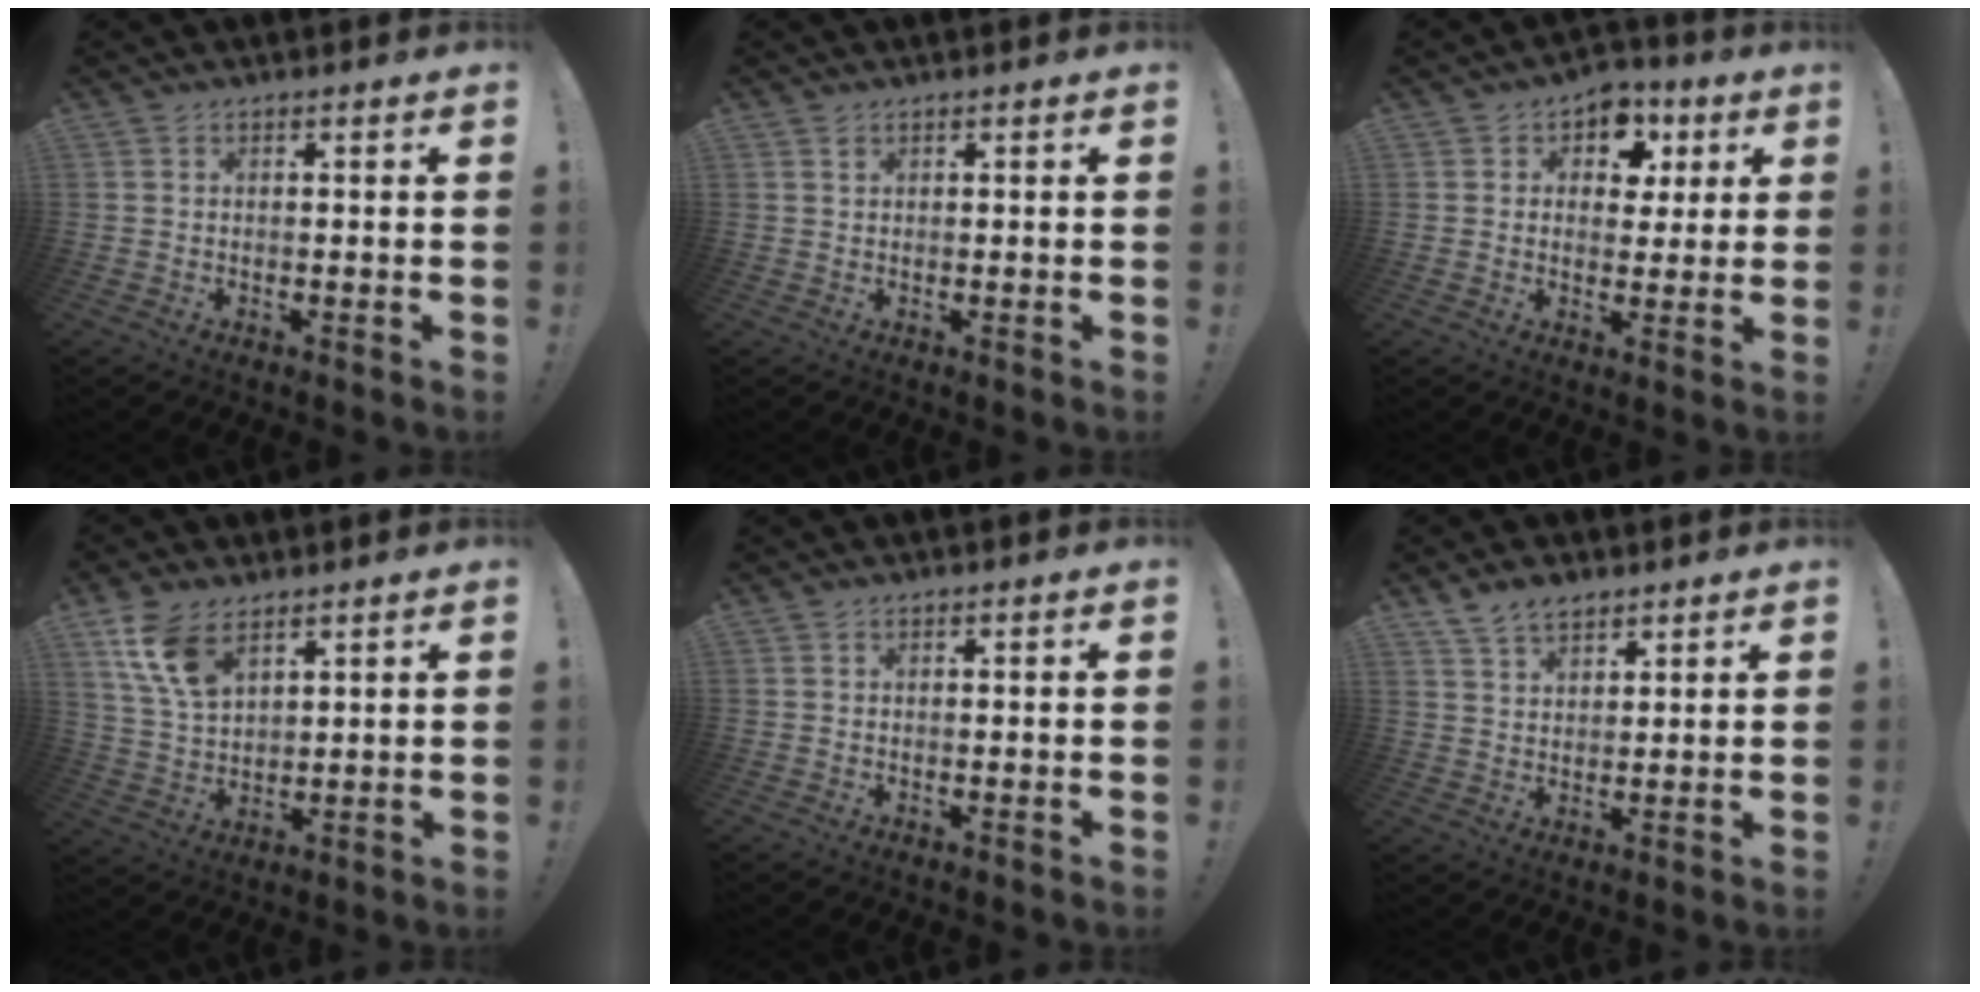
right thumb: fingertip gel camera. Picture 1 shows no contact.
{"total": 1.1, "force": [0.7, 0.7, 0.3], "torque": [0.006, -0.004, 0.012]}
{"total": 8.6, "force": [3.2, 7.3, 3.3], "torque": [-0.031, -0.016, 0.060]}
{"total": 11.0, "force": [6.7, 5.8, 6.4], "torque": [-0.126, -0.026, 0.130]}
{"total": 0.0}
{"total": 6.6, "force": [5.2, 3.3, 2.3], "torque": [-0.038, -0.026, 0.098]}